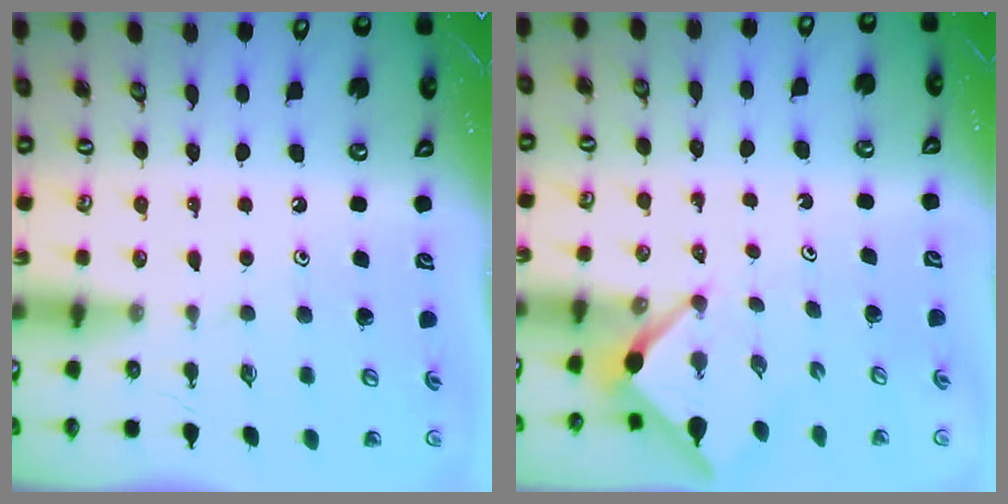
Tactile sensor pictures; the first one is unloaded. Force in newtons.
{"total": 3.2, "press": 3.2, "slide": 0.3}